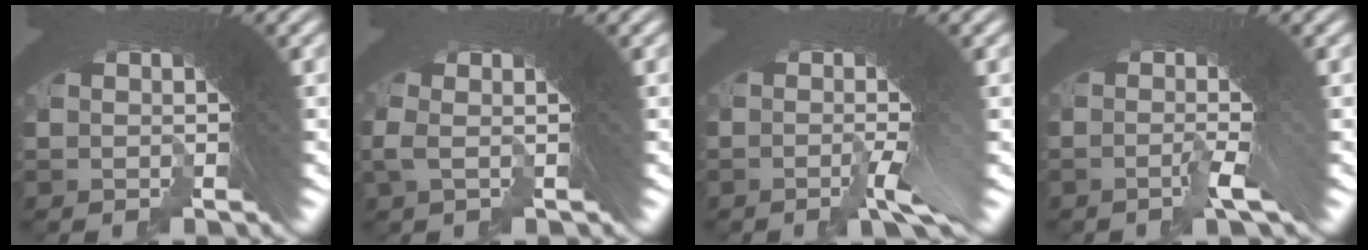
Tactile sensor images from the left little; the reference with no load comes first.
{"total": 2.1, "force": [0.3, 0.1, 2.1], "torque": [-0.027, 0.011, -0.001]}
{"total": 3.1, "force": [-1.3, -0.4, 2.8], "torque": [-0.031, 0.012, -0.030]}
{"total": 2.4, "force": [-1.1, -0.7, 2.0], "torque": [-0.024, 0.010, -0.026]}